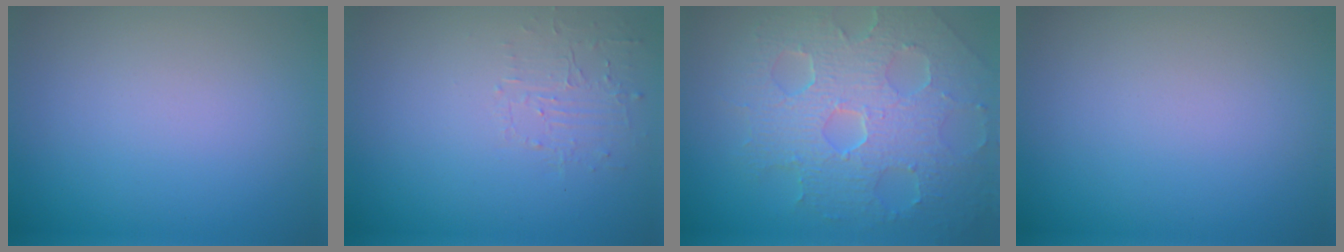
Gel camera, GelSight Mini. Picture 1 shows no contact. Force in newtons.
{"total": 1.5, "press": 0.1, "slide": 1.5}
{"total": 8.6, "press": 5.9, "slide": 6.2}
{"total": 0.0}